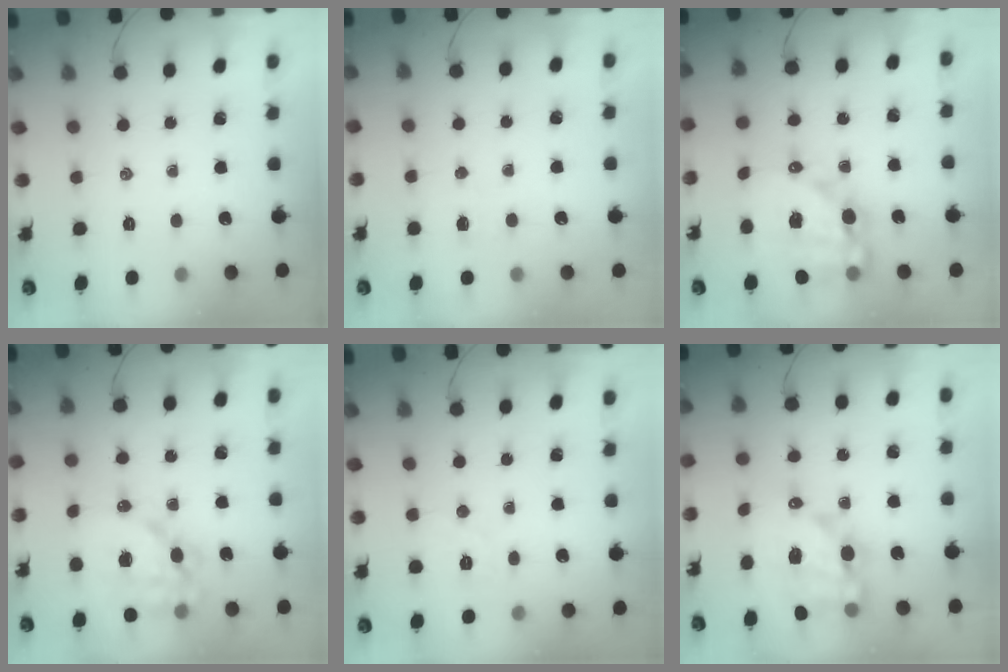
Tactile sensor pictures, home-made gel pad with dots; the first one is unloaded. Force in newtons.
{"total": 1.8, "press": 1.7, "slide": 0.6}
{"total": 17.1, "press": 16.6, "slide": 4.1}
{"total": 14.0, "press": 13.6, "slide": 3.1}
{"total": 4.5, "press": 4.4, "slide": 1.1}
{"total": 11.9, "press": 11.6, "slide": 2.9}